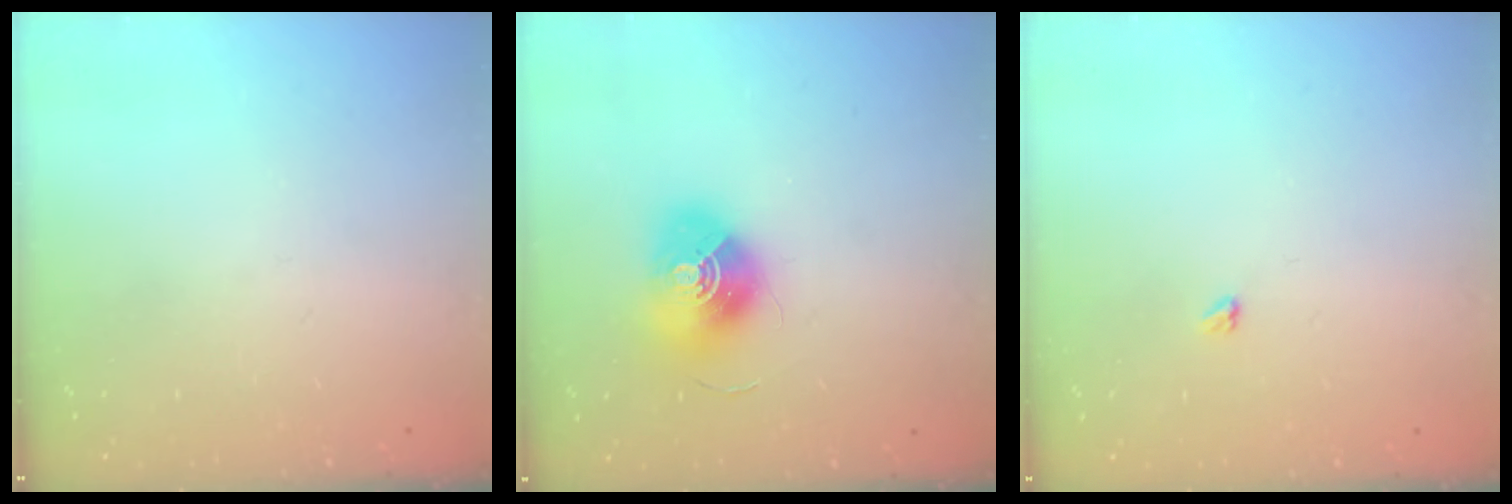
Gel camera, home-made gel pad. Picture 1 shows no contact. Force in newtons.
{"total": 14.4, "press": 14.4, "slide": 0.5}
{"total": 2.4, "press": 2.4, "slide": 0.4}